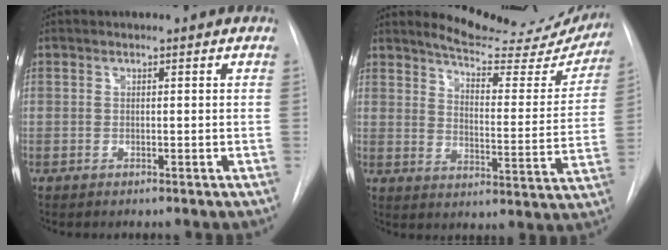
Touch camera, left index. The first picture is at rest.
{"total": 19.3, "force": [18.0, 3.6, 6.0], "torque": [-0.070, -0.070, 0.217]}